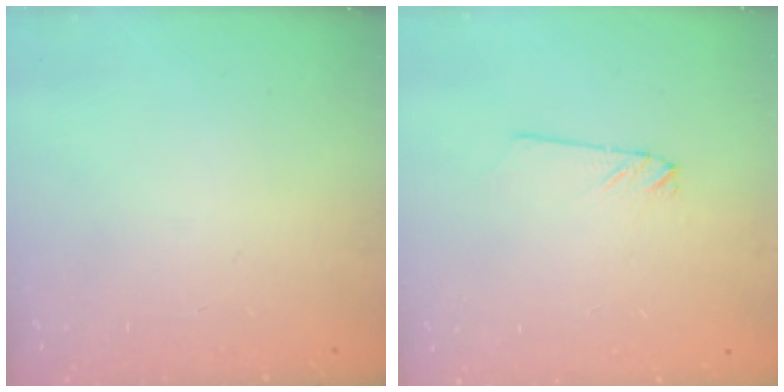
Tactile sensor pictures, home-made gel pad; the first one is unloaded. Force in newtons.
{"total": 0.9, "press": 0.9, "slide": 0.1}